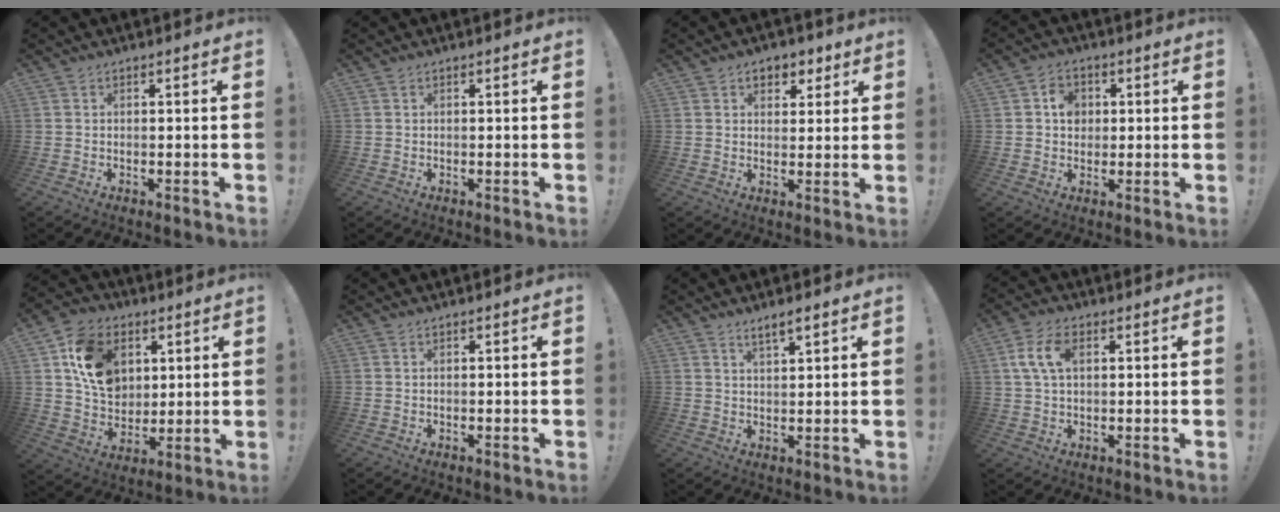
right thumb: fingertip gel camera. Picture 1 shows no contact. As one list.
[{"total": 0.0}, {"total": 5.8, "force": [3.0, 4.3, 2.3], "torque": [-0.017, -0.012, 0.053]}, {"total": 5.3, "force": [0.9, 4.7, 2.3], "torque": [-0.020, 0.001, 0.013]}, {"total": 15.9, "force": [5.8, 12.3, 8.2], "torque": [-0.115, -0.012, 0.118]}, {"total": 0.0}, {"total": 3.6, "force": [2.7, 0.7, 2.3], "torque": [-0.039, -0.015, 0.046]}, {"total": 8.1, "force": [2.2, 4.7, 6.2], "torque": [-0.125, 0.004, 0.040]}]